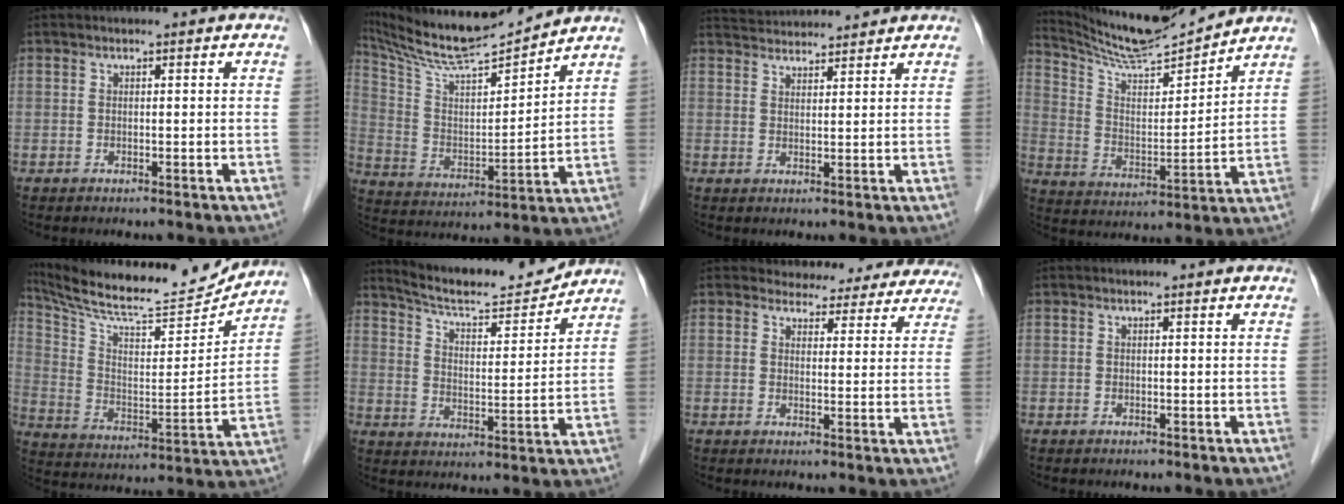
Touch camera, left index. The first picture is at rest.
{"total": 15.9, "force": [15.0, 0.3, 5.3], "torque": [-0.112, -0.001, 0.271]}
{"total": 7.2, "force": [7.1, 0.3, 1.2], "torque": [-0.028, 0.031, 0.111]}
{"total": 13.8, "force": [13.3, 0.1, 3.7], "torque": [-0.078, -0.003, 0.235]}
{"total": 19.8, "force": [18.7, 1.6, 6.5], "torque": [-0.126, -0.034, 0.291]}
{"total": 12.3, "force": [11.9, 0.6, 2.9], "torque": [-0.051, -0.007, 0.187]}
{"total": 13.0, "force": [12.0, 4.7, 1.6], "torque": [0.014, -0.013, 0.115]}
{"total": 0.0}